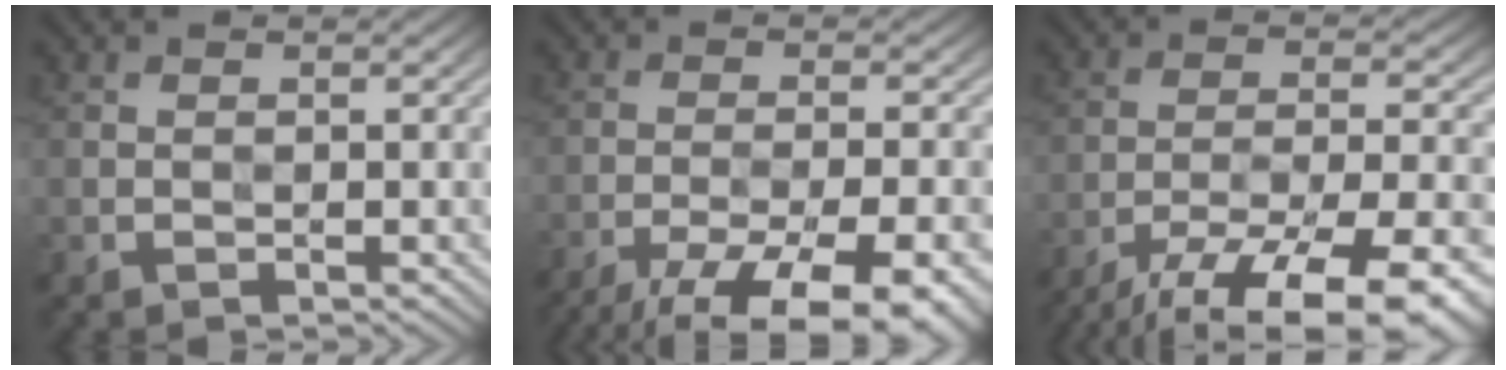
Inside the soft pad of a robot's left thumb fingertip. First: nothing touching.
{"total": 15.3, "force": [-11.6, 4.3, 9.1], "torque": [-0.145, -0.027, -0.151]}
{"total": 16.8, "force": [-13.0, 4.4, 9.7], "torque": [-0.166, -0.023, -0.186]}